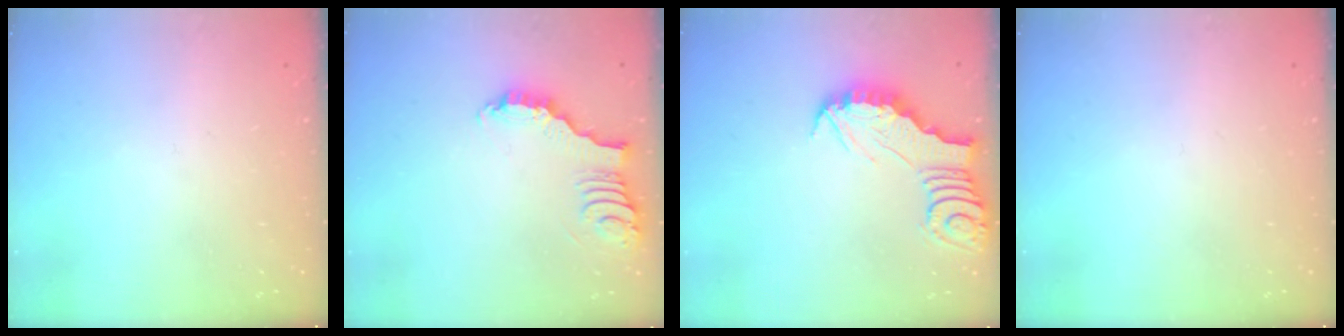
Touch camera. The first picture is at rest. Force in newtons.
{"total": 3.9, "press": 3.9, "slide": 0.3}
{"total": 2.9, "press": 2.9, "slide": 0.2}
{"total": 0.0}